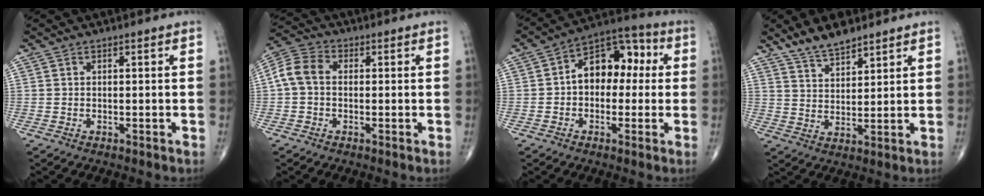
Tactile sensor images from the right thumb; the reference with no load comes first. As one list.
[{"total": 6.5, "force": [0.1, 4.8, 4.4], "torque": [-0.085, 0.022, -0.010]}, {"total": 12.3, "force": [1.0, 8.2, 9.1], "torque": [-0.098, 0.040, 0.000]}, {"total": 7.6, "force": [6.0, 2.6, 3.7], "torque": [-0.051, -0.033, 0.115]}]